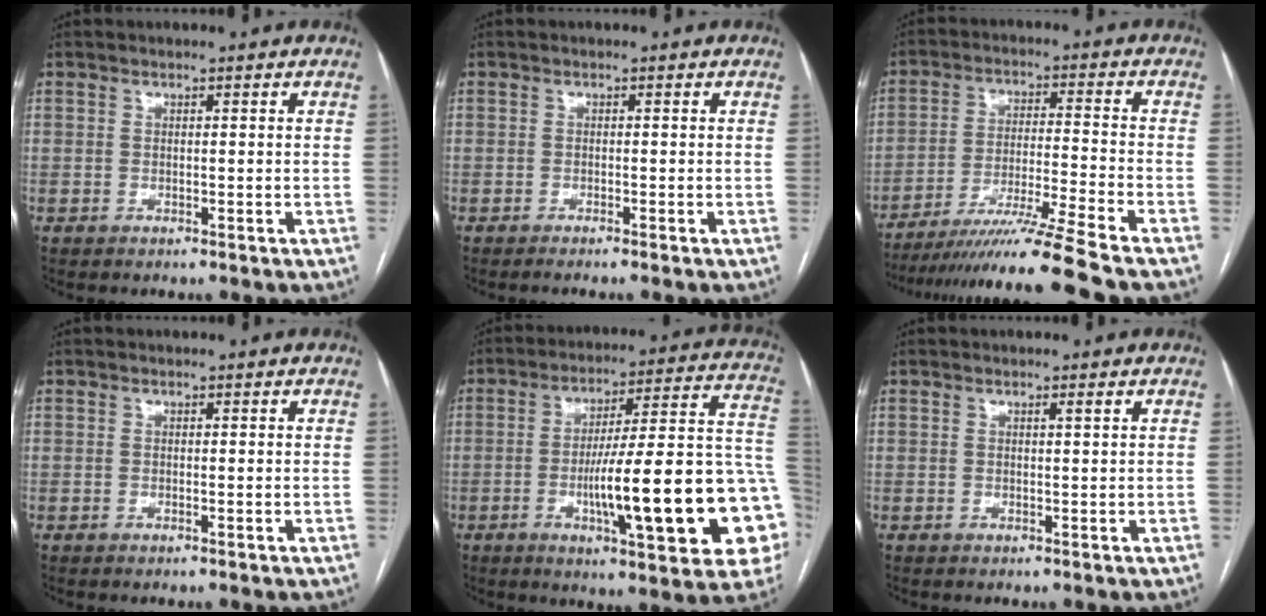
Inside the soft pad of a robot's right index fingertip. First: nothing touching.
{"total": 1.9, "force": [-1.6, -0.4, 1.0], "torque": [-0.010, 0.004, -0.020]}
{"total": 15.0, "force": [-12.7, -3.4, 7.2], "torque": [-0.116, -0.029, -0.211]}
{"total": 0.0}
{"total": 24.2, "force": [-5.8, 2.7, 23.4], "torque": [-0.257, 0.014, -0.079]}
{"total": 0.5, "force": [0.3, -0.1, 0.4], "torque": [-0.010, -0.001, 0.007]}